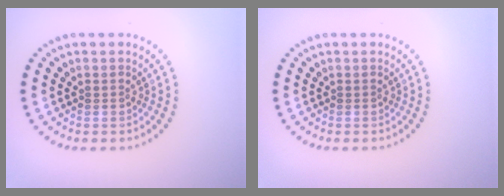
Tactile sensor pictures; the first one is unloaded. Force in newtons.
{"total": 0.0}